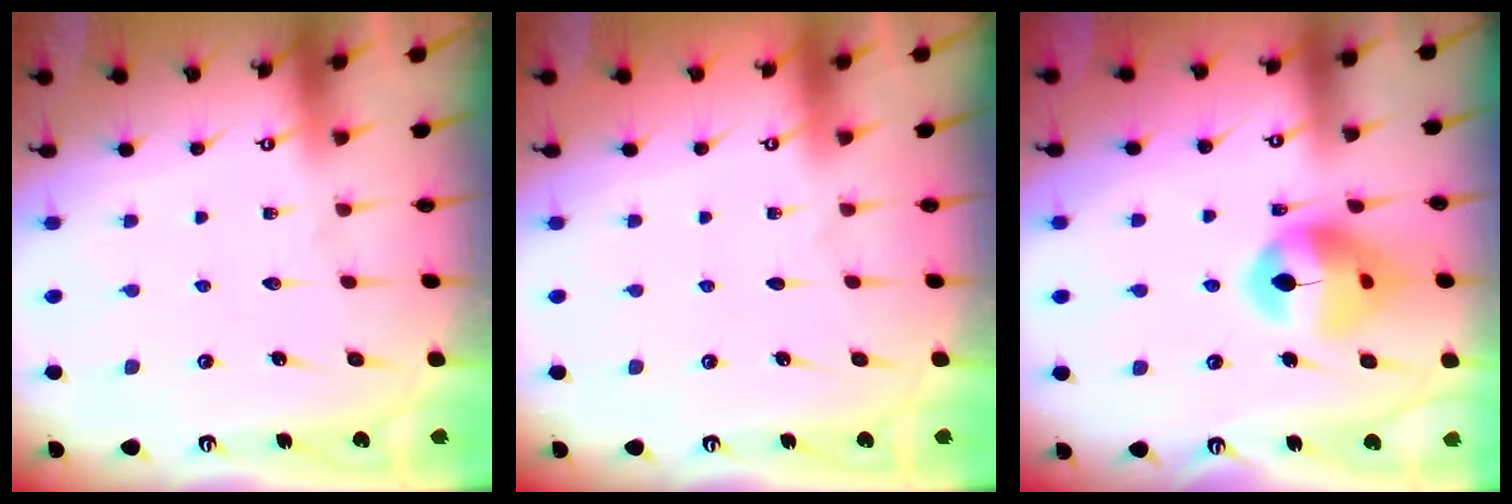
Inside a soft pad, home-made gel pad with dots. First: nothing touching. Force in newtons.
{"total": 0.0}
{"total": 13.8, "press": 13.6, "slide": 2.0}